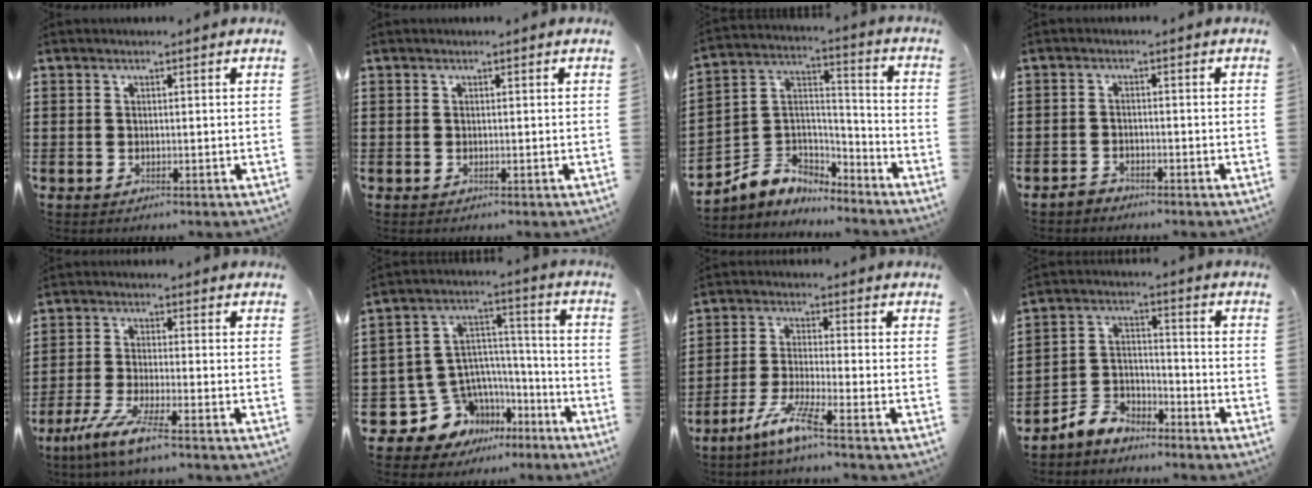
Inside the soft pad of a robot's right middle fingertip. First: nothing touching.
{"total": 0.0}
{"total": 5.1, "force": [-4.0, 3.1, 0.0], "torque": [-0.029, -0.002, -0.088]}
{"total": 1.8, "force": [-1.6, 0.8, 0.0], "torque": [-0.007, 0.001, -0.035]}
{"total": 5.9, "force": [-4.3, -0.1, 4.0], "torque": [-0.098, -0.025, -0.086]}
{"total": 9.5, "force": [-5.5, 7.6, 1.5], "torque": [-0.063, 0.001, -0.094]}
{"total": 6.6, "force": [-4.7, 0.3, 4.7], "torque": [-0.101, -0.014, -0.089]}
{"total": 5.3, "force": [-4.9, 1.9, 0.3], "torque": [-0.024, 0.000, -0.105]}